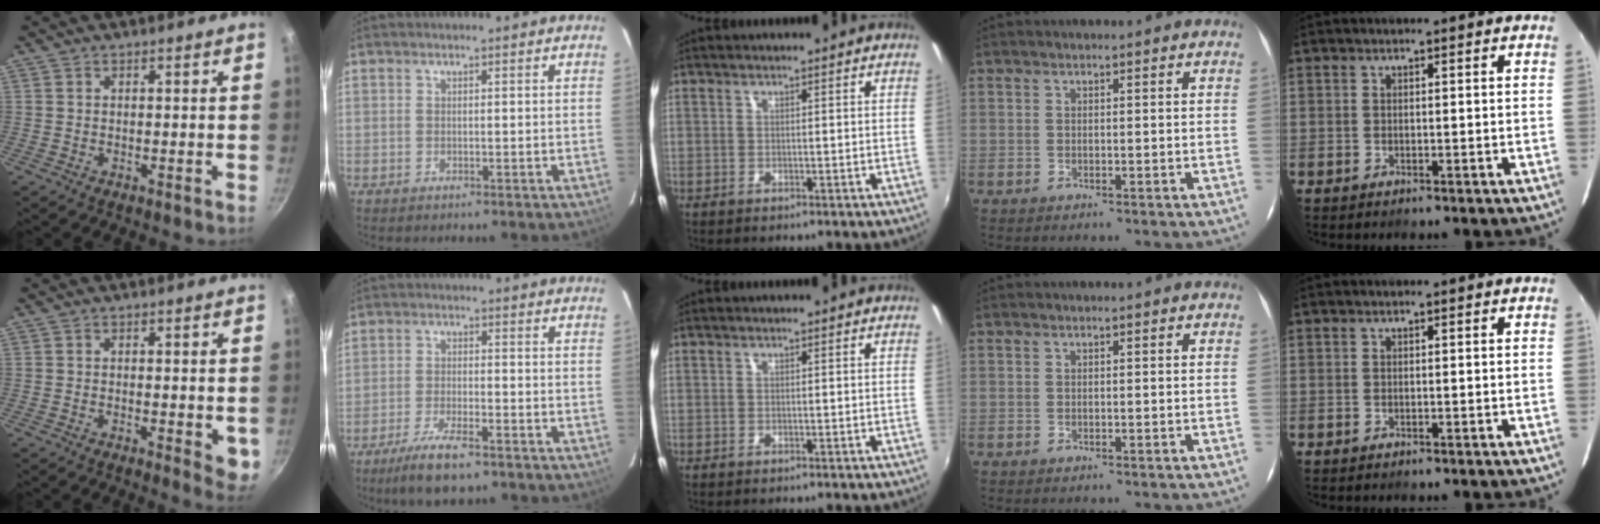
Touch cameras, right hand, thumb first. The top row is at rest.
{"thumb": {"total": 4.9, "force": [-0.7, 1.8, 4.5], "torque": [-0.053, -0.014, -0.009]}, "index": {"total": 8.9, "force": [-6.4, 2.1, 5.8], "torque": [-0.136, -0.019, -0.117]}}